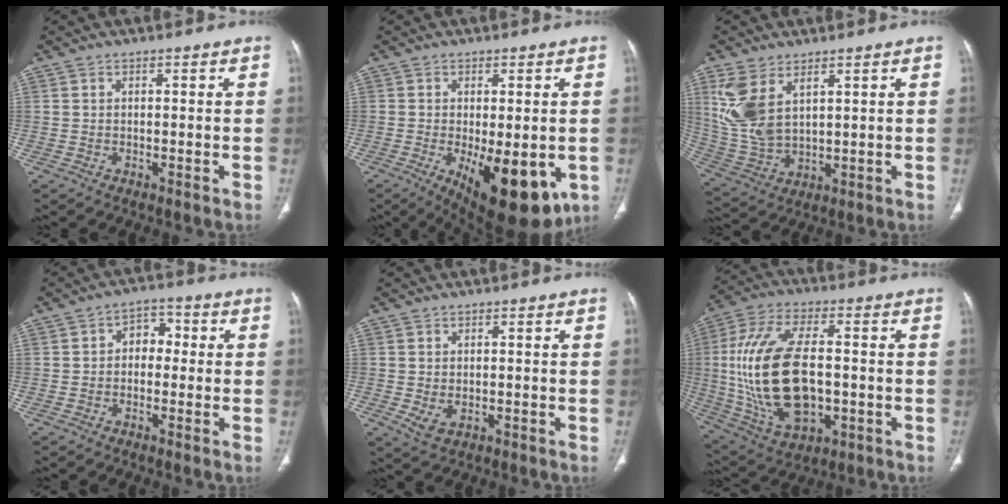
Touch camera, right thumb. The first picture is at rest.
{"total": 15.2, "force": [-4.7, 6.4, 13.0], "torque": [-0.158, -0.019, -0.049]}
{"total": 10.7, "force": [4.7, 5.7, 7.7], "torque": [-0.165, -0.011, 0.112]}
{"total": 5.0, "force": [0.0, 3.7, 3.3], "torque": [-0.018, 0.022, -0.011]}
{"total": 3.0, "force": [-0.4, 2.0, 2.2], "torque": [-0.046, -0.005, 0.002]}
{"total": 22.8, "force": [-0.7, 12.0, 19.3], "torque": [-0.392, 0.002, 0.001]}